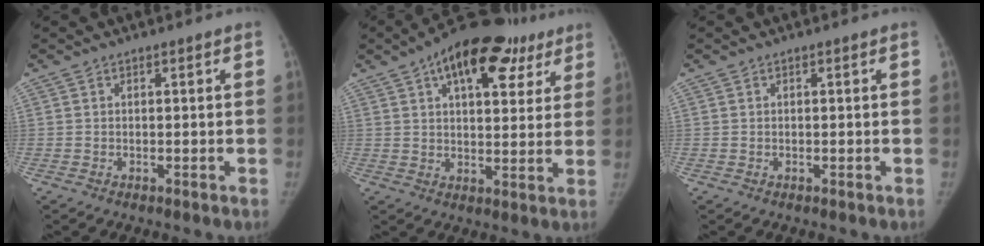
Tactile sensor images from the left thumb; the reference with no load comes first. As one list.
[{"total": 19.0, "force": [10.0, 9.6, 13.0], "torque": [-0.157, 0.001, 0.145]}, {"total": 0.0}]